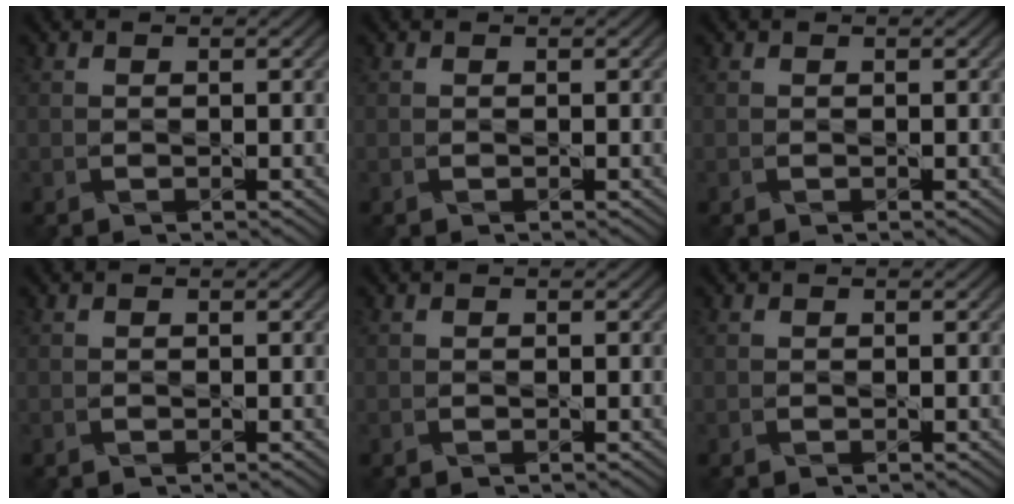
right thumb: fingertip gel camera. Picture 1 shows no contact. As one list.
[{"total": 0.0}, {"total": 0.0}, {"total": 0.0}, {"total": 0.0}, {"total": 0.0}]